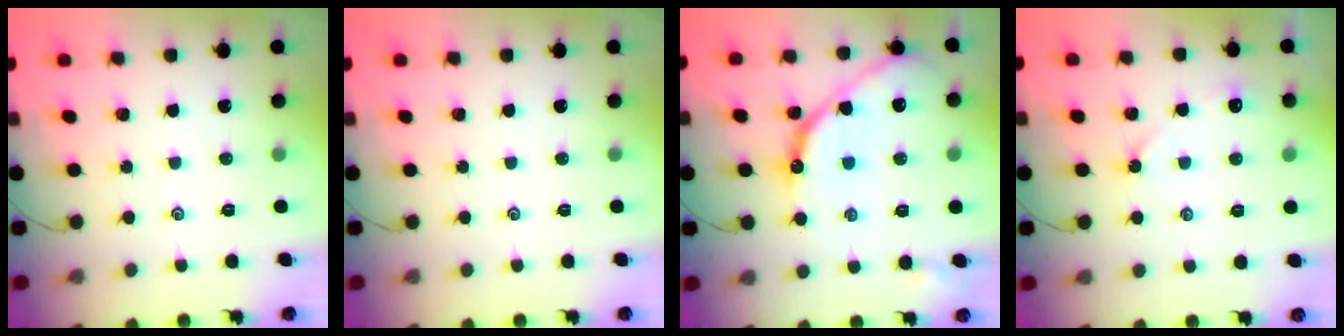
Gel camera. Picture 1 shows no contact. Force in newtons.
{"total": 0.0}
{"total": 12.6, "press": 12.6, "slide": 1.0}
{"total": 2.9, "press": 2.9, "slide": 0.5}